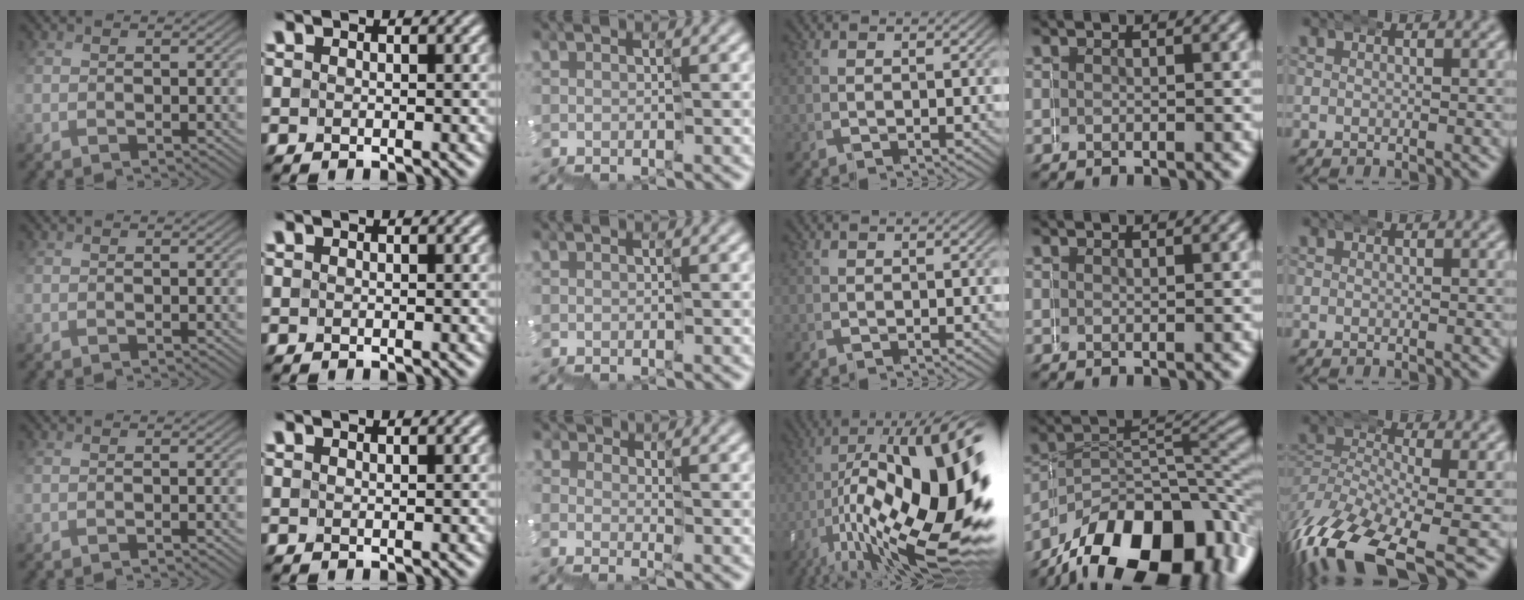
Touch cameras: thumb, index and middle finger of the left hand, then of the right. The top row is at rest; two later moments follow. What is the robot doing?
{"motion": "wrap", "object": "duck tape"}